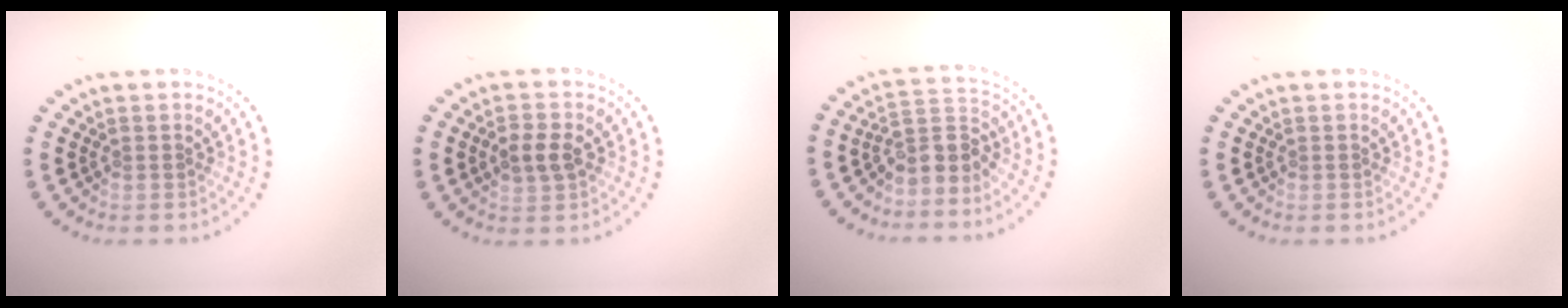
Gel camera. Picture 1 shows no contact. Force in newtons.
{"total": 2.5, "press": 2.5, "slide": 0.1}
{"total": 3.1, "press": 2.4, "slide": 1.9}
{"total": 0.0}